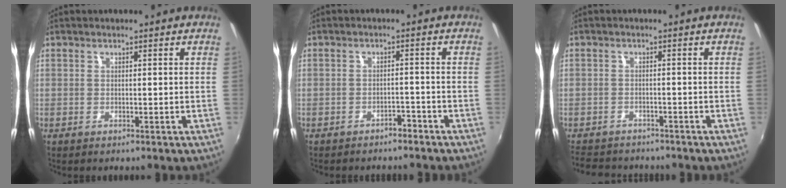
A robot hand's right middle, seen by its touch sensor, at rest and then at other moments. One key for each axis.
{"total": 3.3, "fx": -2.9, "fy": 1.3, "fz": 0.9, "tx": -0.025, "ty": 0.000, "tz": -0.035}
{"total": 7.1, "fx": -6.1, "fy": 3.2, "fz": 1.5, "tx": -0.052, "ty": 0.000, "tz": -0.101}